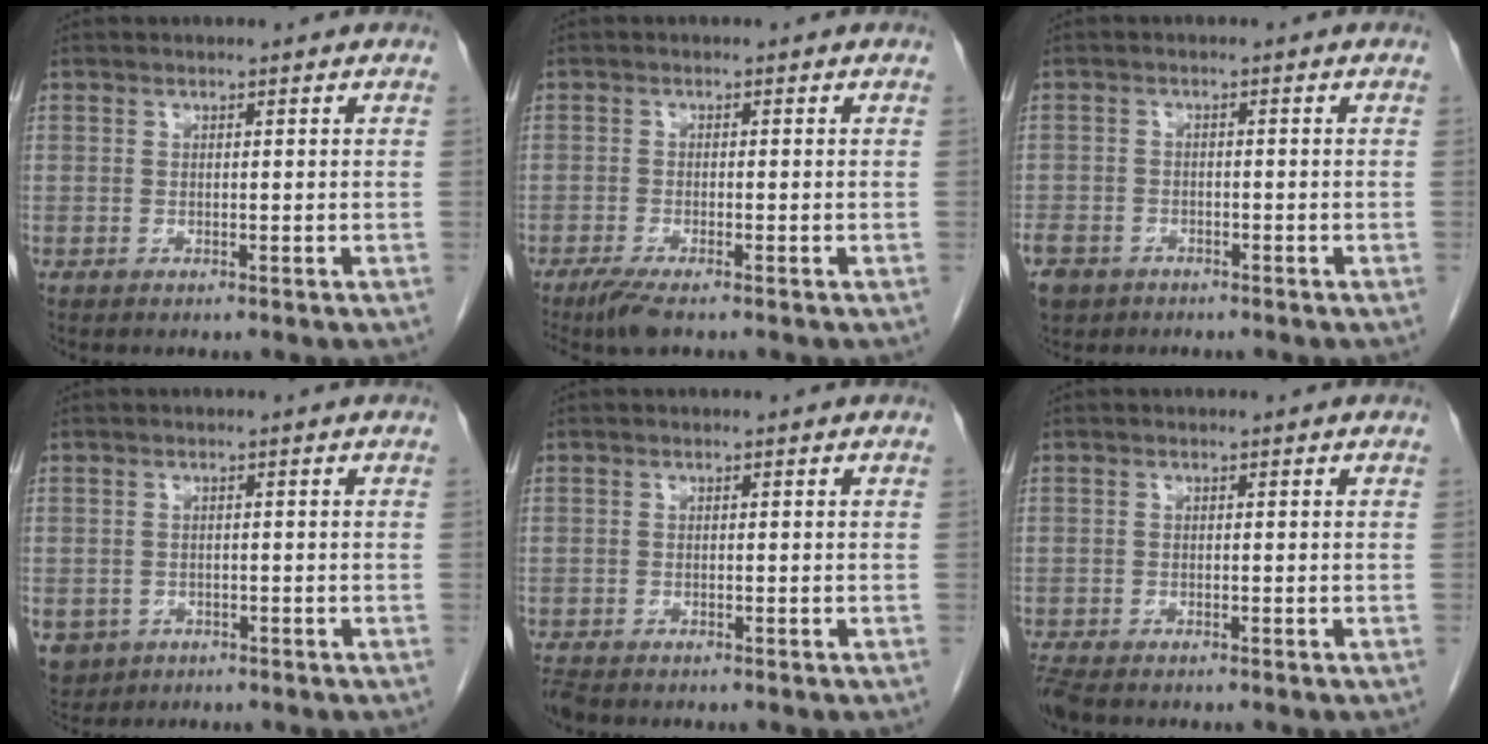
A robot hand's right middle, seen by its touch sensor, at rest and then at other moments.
{"total": 3.3, "force": [-2.3, 0.7, 2.2], "torque": [-0.044, -0.008, -0.040]}
{"total": 7.6, "force": [-4.8, 5.4, 2.4], "torque": [-0.072, -0.002, -0.078]}
{"total": 5.2, "force": [-2.6, 4.4, 1.3], "torque": [-0.028, 0.001, -0.036]}
{"total": 2.3, "force": [-2.0, 0.7, 0.9], "torque": [-0.023, -0.007, -0.035]}
{"total": 3.4, "force": [-2.9, 0.9, 1.6], "torque": [-0.037, -0.011, -0.051]}